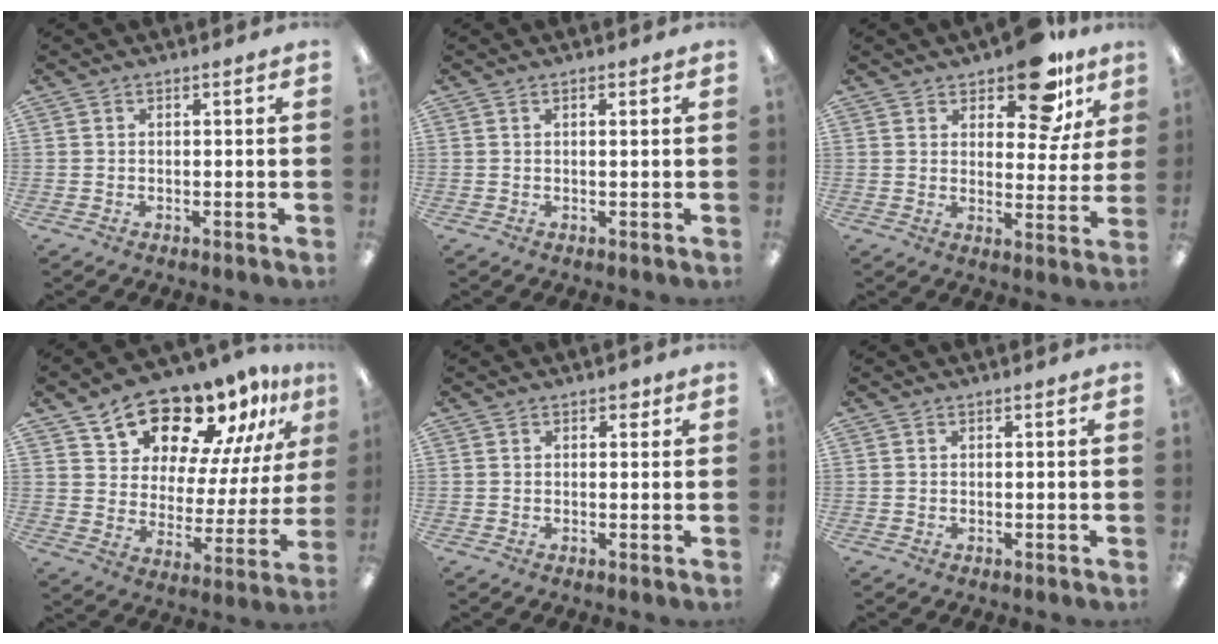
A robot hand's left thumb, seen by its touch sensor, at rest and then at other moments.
{"total": 0.8, "force": [0.3, 0.1, 0.8], "torque": [-0.017, 0.000, 0.005]}
{"total": 13.1, "force": [9.1, 5.9, 7.2], "torque": [-0.095, -0.048, 0.159]}
{"total": 17.1, "force": [14.3, 7.2, 6.0], "torque": [-0.106, -0.115, 0.250]}
{"total": 1.6, "force": [0.7, 1.0, 0.9], "torque": [-0.003, -0.003, 0.009]}
{"total": 0.0}